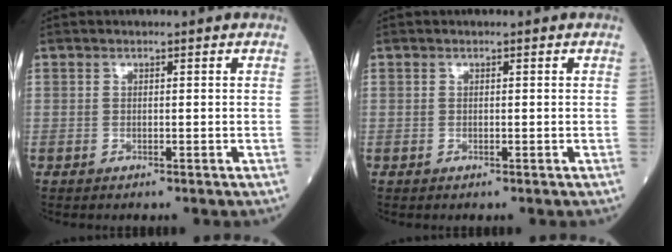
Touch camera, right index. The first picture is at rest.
{"total": 0.0}